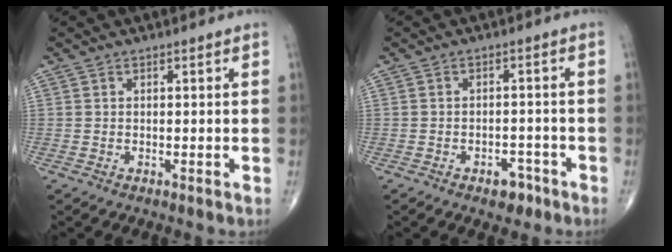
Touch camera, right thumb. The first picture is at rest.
{"total": 3.8, "force": [-2.4, 2.2, 1.9], "torque": [-0.009, 0.016, -0.031]}